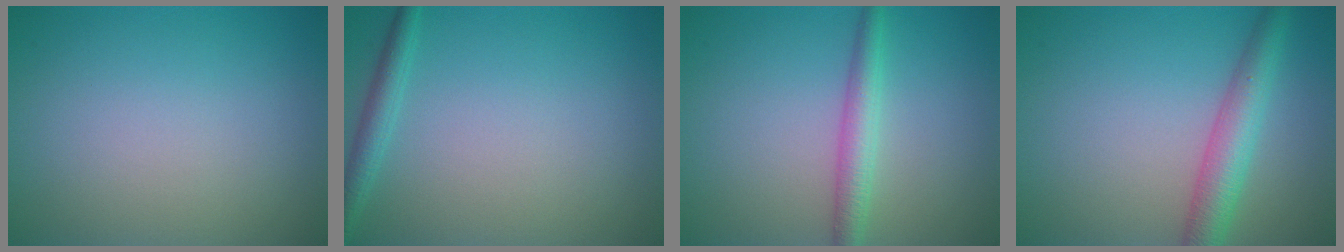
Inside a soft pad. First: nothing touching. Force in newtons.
{"total": 1.8, "press": 1.8, "slide": 0.1}
{"total": 2.8, "press": 2.8, "slide": 0.1}
{"total": 4.2, "press": 4.2, "slide": 0.1}